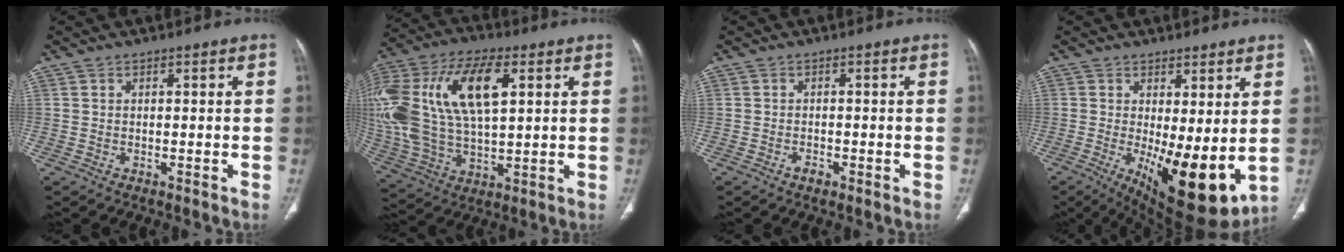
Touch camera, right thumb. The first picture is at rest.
{"total": 28.7, "force": [7.2, 14.9, 23.5], "torque": [-0.537, 0.028, 0.135]}
{"total": 1.5, "force": [-0.8, 0.9, 1.0], "torque": [-0.018, 0.004, -0.015]}
{"total": 14.4, "force": [-1.3, 5.3, 13.3], "torque": [-0.198, -0.036, 0.000]}